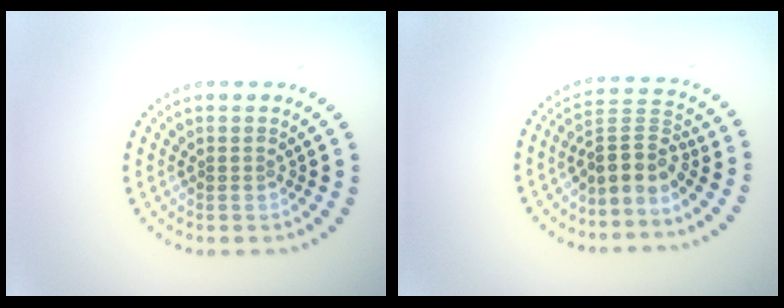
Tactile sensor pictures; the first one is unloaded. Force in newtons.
{"total": 3.3, "press": 2.4, "slide": 2.2}